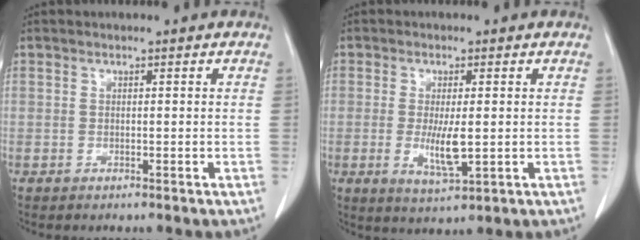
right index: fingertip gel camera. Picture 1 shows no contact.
{"total": 5.4, "force": [-0.5, 1.1, 5.3], "torque": [-0.100, -0.013, -0.006]}